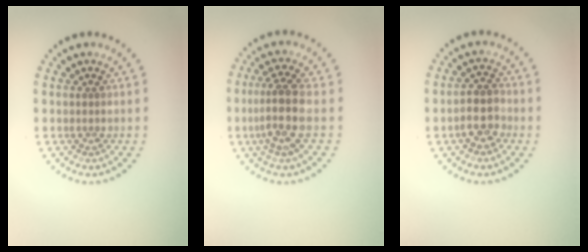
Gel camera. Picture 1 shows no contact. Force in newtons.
{"total": 3.7, "press": 3.0, "slide": 2.2}
{"total": 2.8, "press": 2.6, "slide": 0.9}